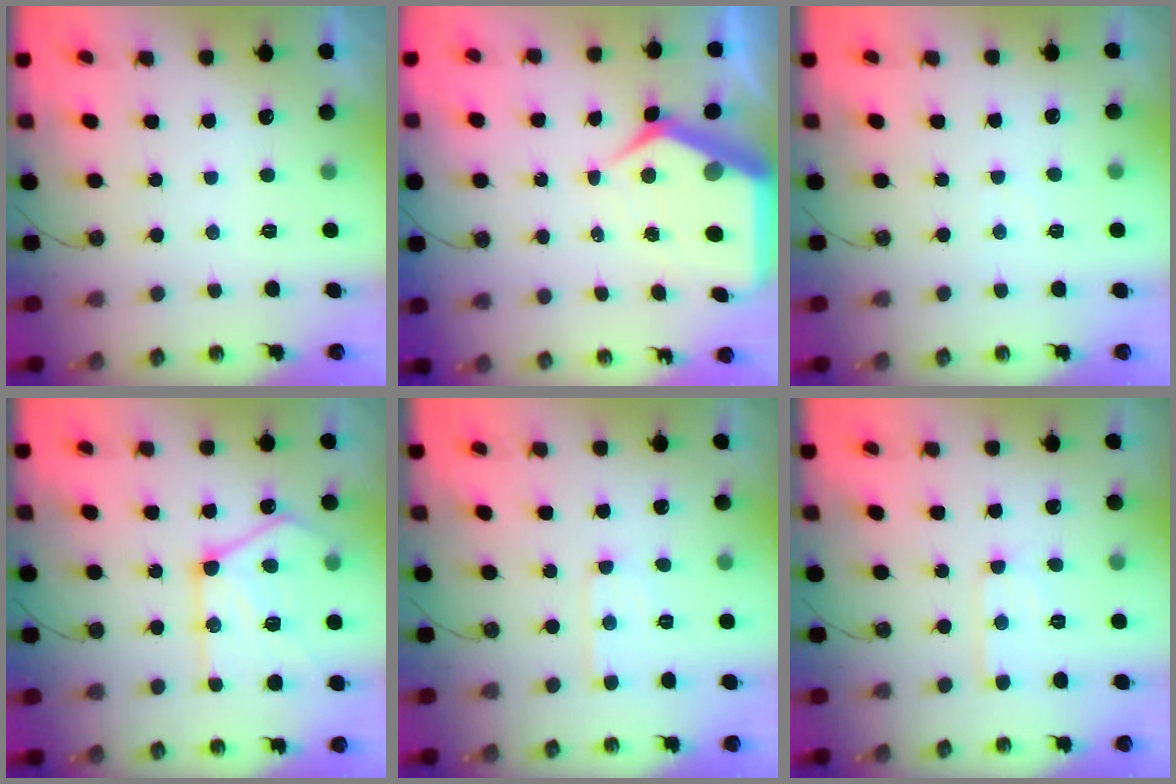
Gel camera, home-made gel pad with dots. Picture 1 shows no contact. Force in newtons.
{"total": 11.5, "press": 11.4, "slide": 0.9}
{"total": 1.9, "press": 1.9, "slide": 0.3}
{"total": 18.0, "press": 18.0, "slide": 1.3}
{"total": 5.1, "press": 5.0, "slide": 0.3}
{"total": 7.2, "press": 7.1, "slide": 0.7}